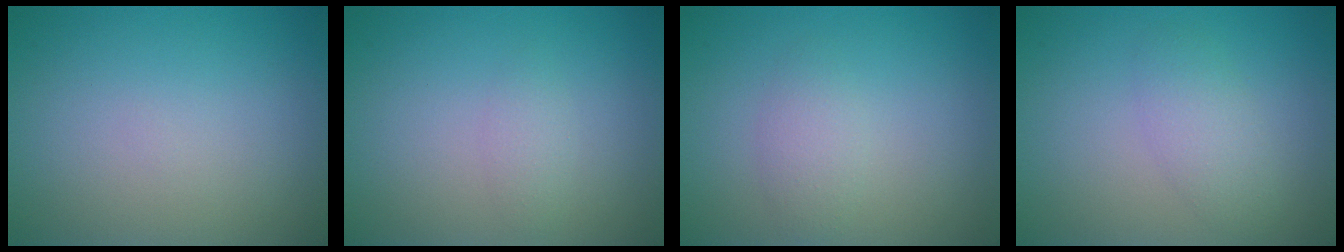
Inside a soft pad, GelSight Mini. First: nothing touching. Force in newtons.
{"total": 1.2, "press": 1.2, "slide": 0.1}
{"total": 1.8, "press": 1.8, "slide": 0.0}
{"total": 2.3, "press": 2.3, "slide": 0.1}